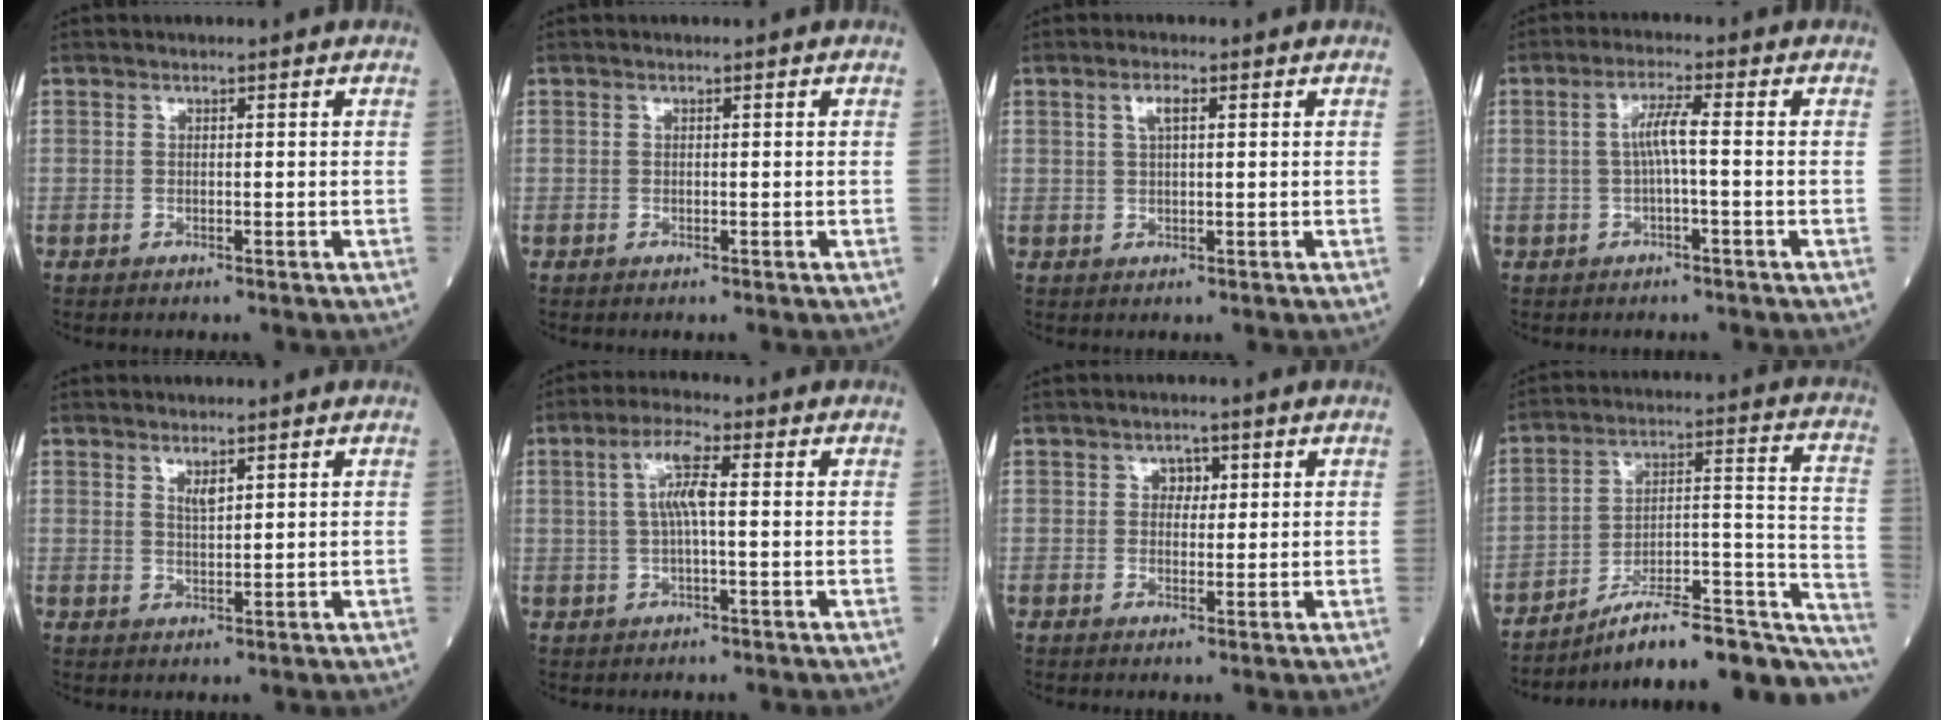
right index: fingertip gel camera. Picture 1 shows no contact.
{"total": 0.0}
{"total": 2.4, "force": [1.0, 0.6, 2.1], "torque": [-0.044, 0.005, 0.018]}
{"total": 3.8, "force": [-0.1, 0.0, 3.8], "torque": [-0.072, 0.010, 0.000]}
{"total": 2.0, "force": [1.3, 0.3, 1.5], "torque": [-0.031, -0.005, 0.026]}
{"total": 5.4, "force": [0.8, 0.5, 5.3], "torque": [-0.108, 0.009, 0.013]}
{"total": 2.0, "force": [0.7, 1.5, 1.2], "torque": [-0.011, 0.003, 0.007]}
{"total": 23.9, "force": [-19.9, 4.1, 12.5], "torque": [-0.094, 0.040, -0.287]}